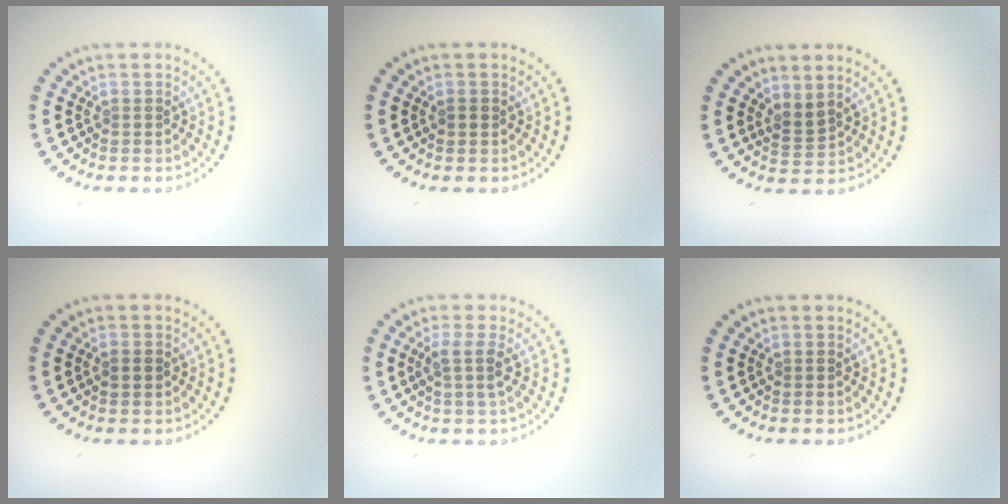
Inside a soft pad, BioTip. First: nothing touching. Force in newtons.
{"total": 0.8, "press": 0.7, "slide": 0.4}
{"total": 1.7, "press": 1.3, "slide": 1.1}
{"total": 1.1, "press": 1.1, "slide": 0.2}
{"total": 1.9, "press": 1.5, "slide": 1.1}
{"total": 0.0}